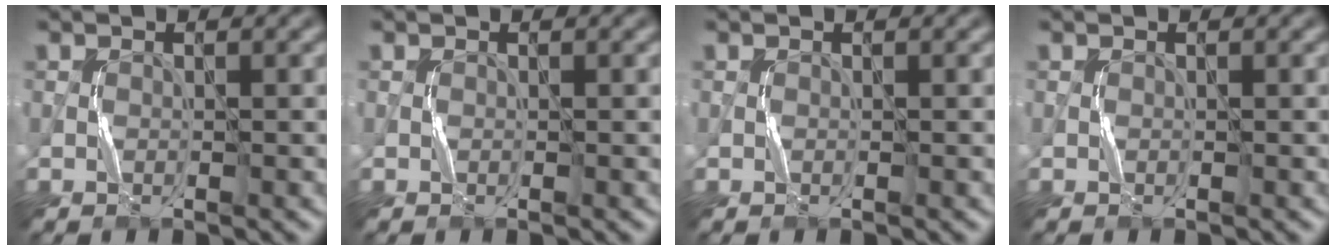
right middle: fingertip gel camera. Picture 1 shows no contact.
{"total": 0.0}
{"total": 0.0}
{"total": 0.0}